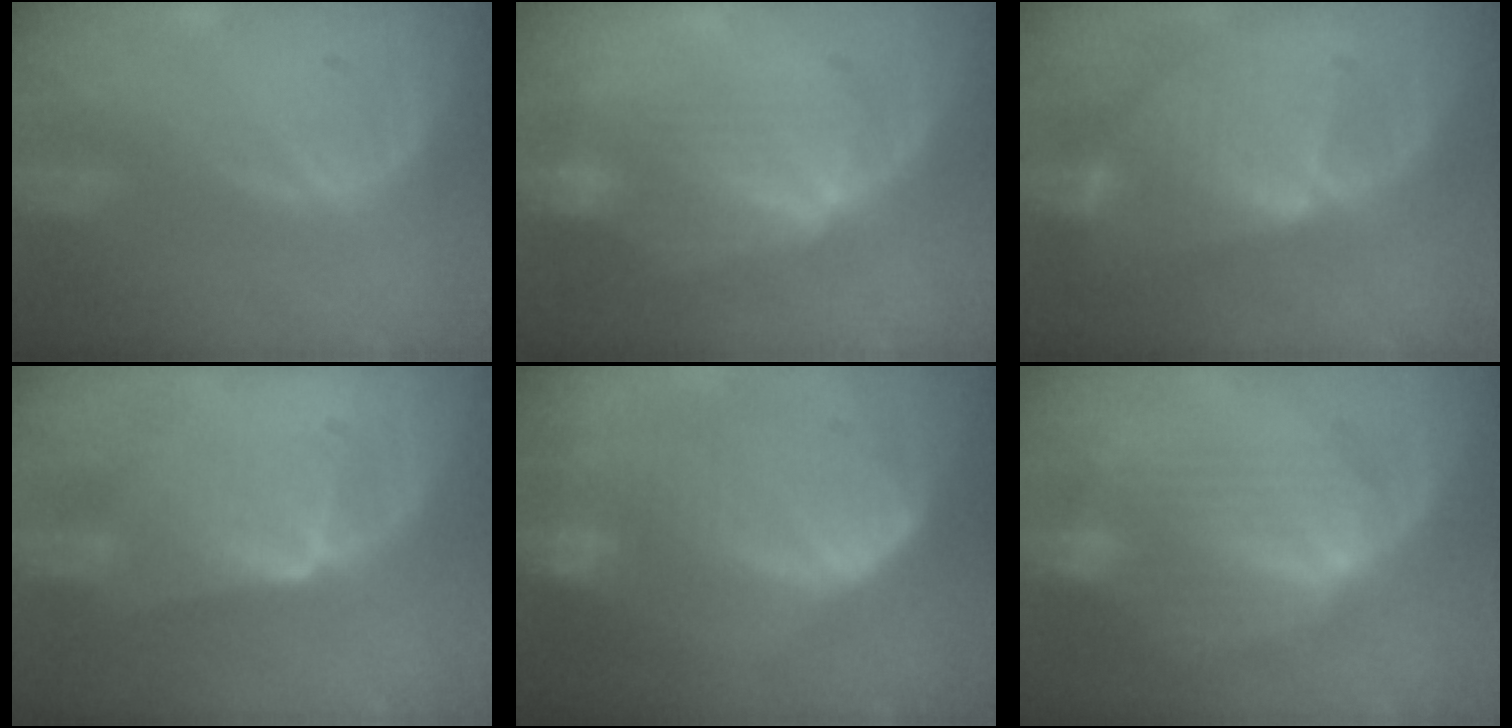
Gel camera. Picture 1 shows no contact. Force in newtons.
{"total": 7.1, "press": 6.8, "slide": 2.3}
{"total": 7.4, "press": 7.4, "slide": 0.2}
{"total": 6.7, "press": 5.9, "slide": 3.2}
{"total": 10.5, "press": 9.1, "slide": 5.1}
{"total": 7.3, "press": 7.1, "slide": 1.4}